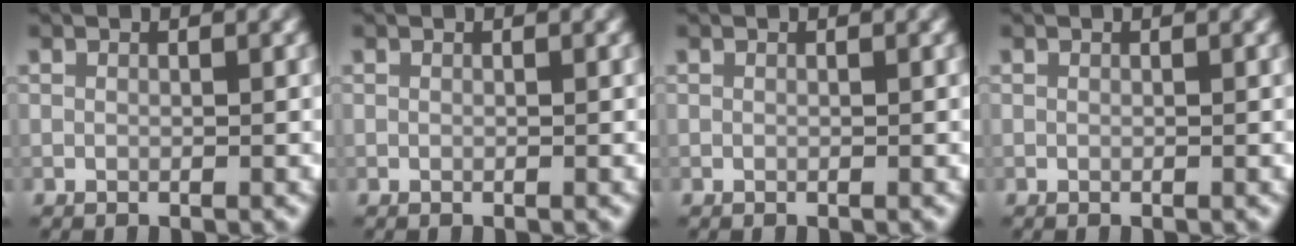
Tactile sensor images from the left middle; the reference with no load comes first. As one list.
[{"total": 0.0}, {"total": 0.0}, {"total": 0.0}]